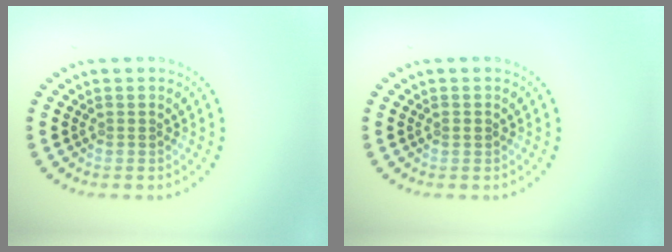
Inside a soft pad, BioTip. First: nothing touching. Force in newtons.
{"total": 0.7, "press": 0.7, "slide": 0.2}